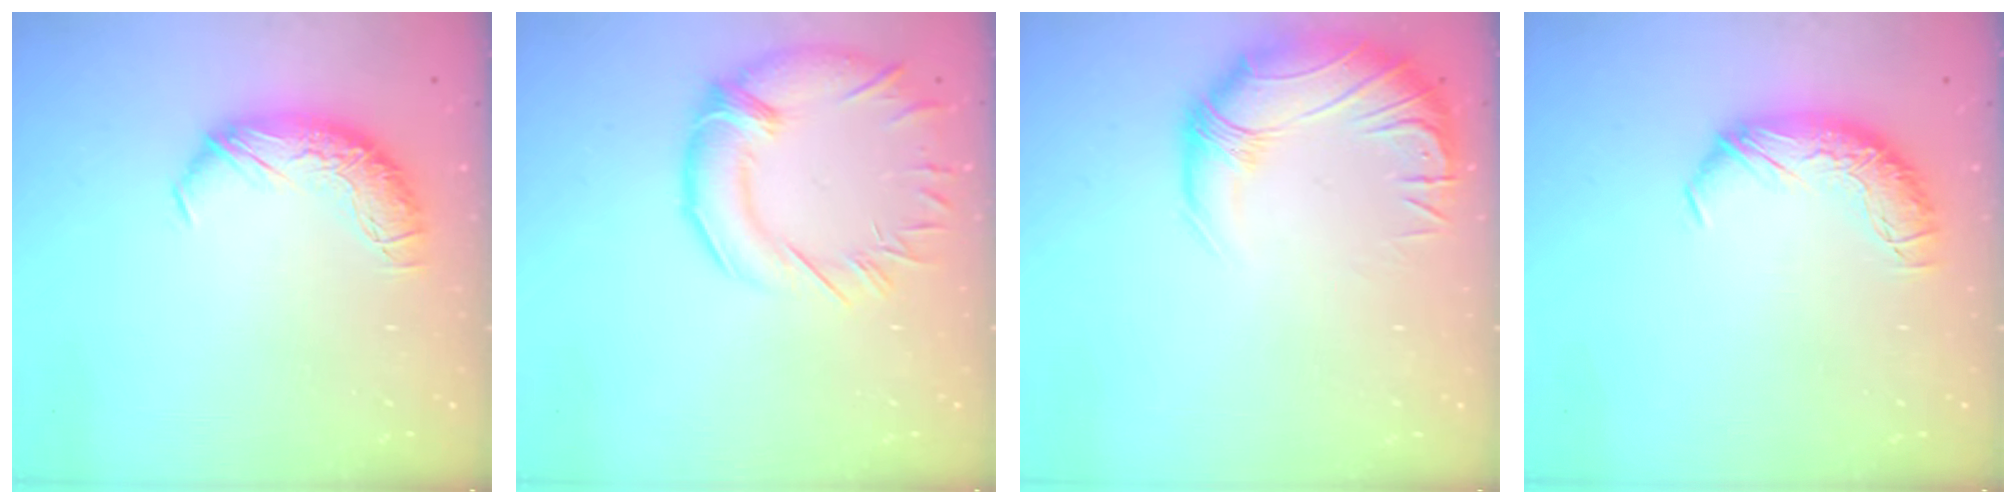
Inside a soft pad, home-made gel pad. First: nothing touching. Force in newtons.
{"total": 5.0, "press": 4.3, "slide": 2.4}
{"total": 2.9, "press": 0.4, "slide": 2.9}
{"total": 0.0}